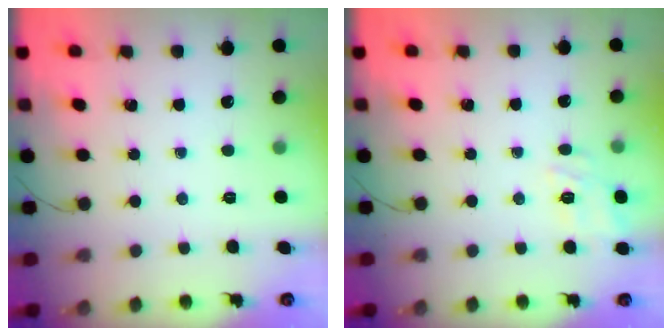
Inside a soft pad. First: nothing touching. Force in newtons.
{"total": 11.5, "press": 11.5, "slide": 0.7}